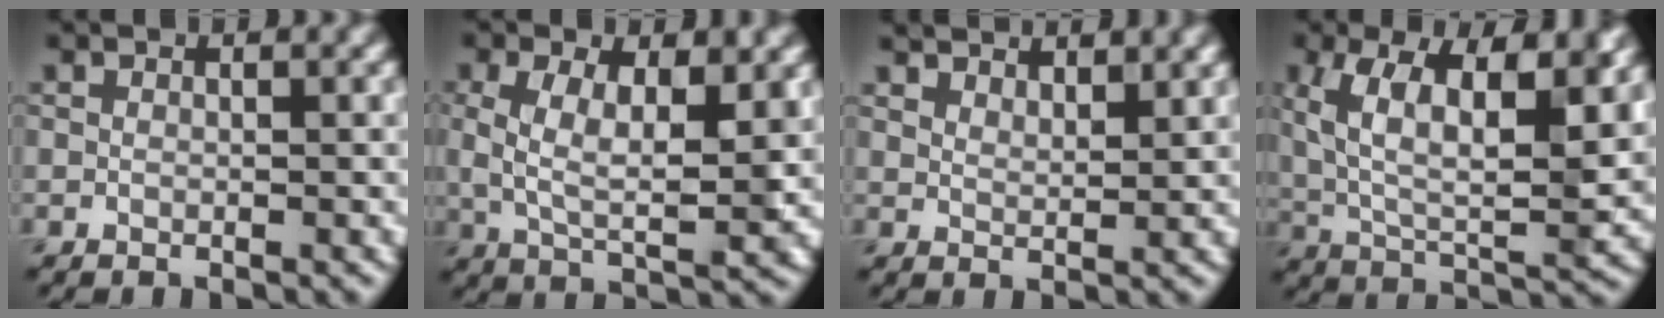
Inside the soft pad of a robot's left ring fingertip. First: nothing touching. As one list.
[{"total": 6.5, "force": [1.1, 3.0, 5.7], "torque": [-0.114, -0.002, 0.020]}, {"total": 4.9, "force": [4.4, 1.4, 1.7], "torque": [-0.033, 0.004, 0.068]}, {"total": 12.7, "force": [4.3, 5.8, 10.5], "torque": [-0.190, 0.000, 0.074]}]